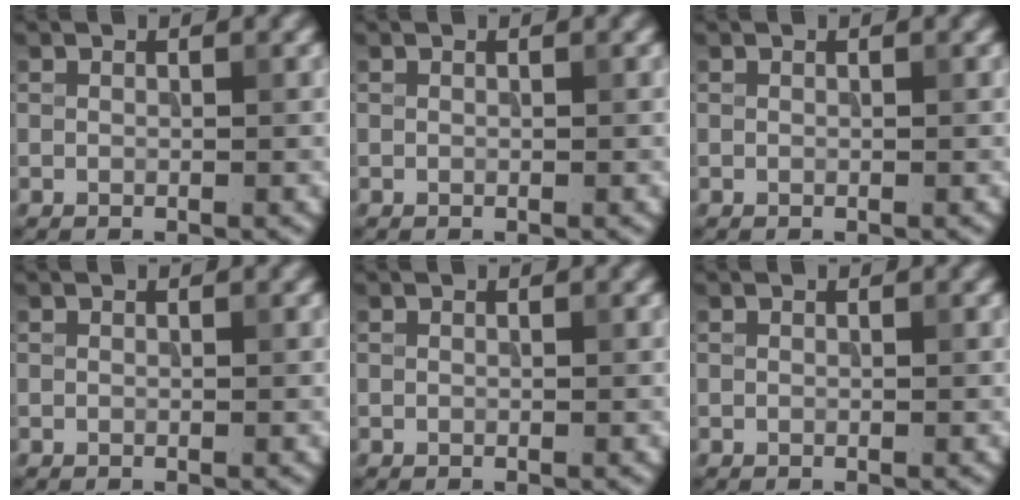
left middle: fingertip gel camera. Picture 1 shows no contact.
{"total": 0.0}
{"total": 0.0}
{"total": 0.0}
{"total": 0.0}
{"total": 0.0}